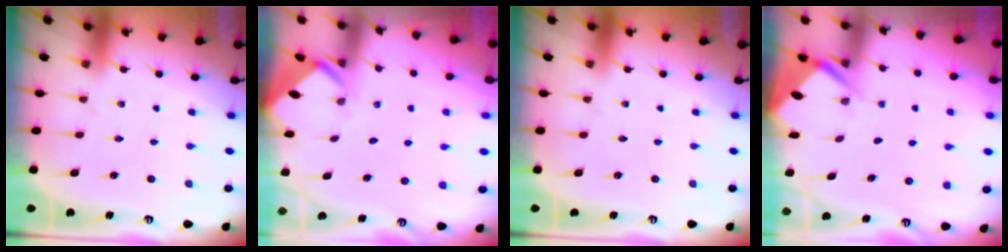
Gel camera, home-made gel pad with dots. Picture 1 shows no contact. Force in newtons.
{"total": 3.7, "press": 3.7, "slide": 0.3}
{"total": 0.0}
{"total": 3.4, "press": 3.4, "slide": 0.3}